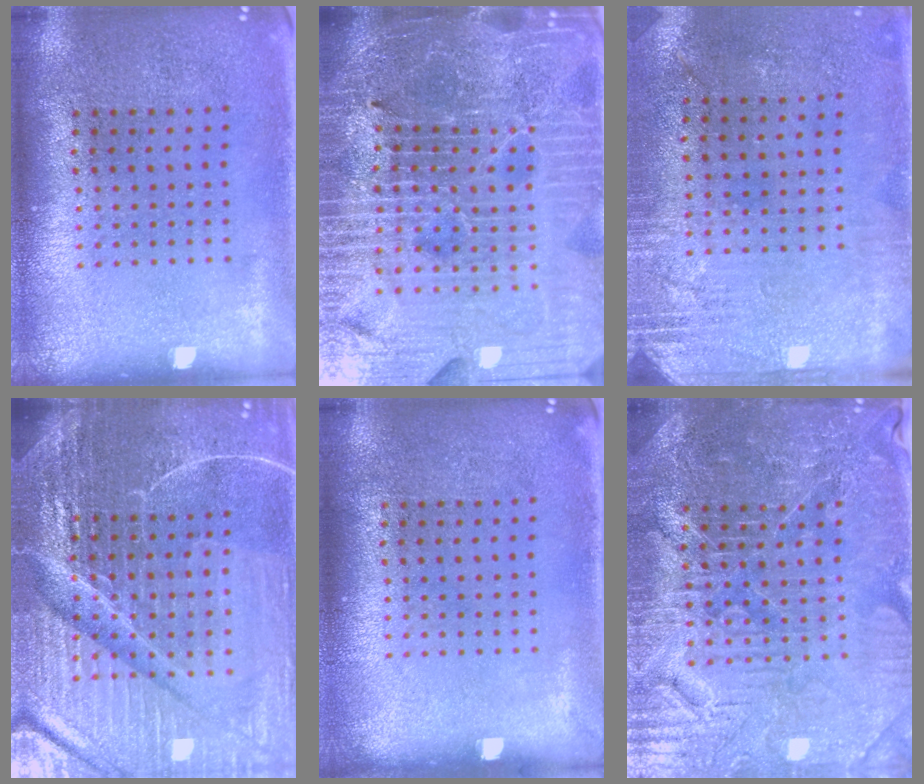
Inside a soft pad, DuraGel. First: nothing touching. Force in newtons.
{"total": 6.6, "press": 5.8, "slide": 3.0}
{"total": 2.8, "press": 2.4, "slide": 1.5}
{"total": 6.8, "press": 6.0, "slide": 3.3}
{"total": 0.0}
{"total": 4.6, "press": 4.4, "slide": 1.3}